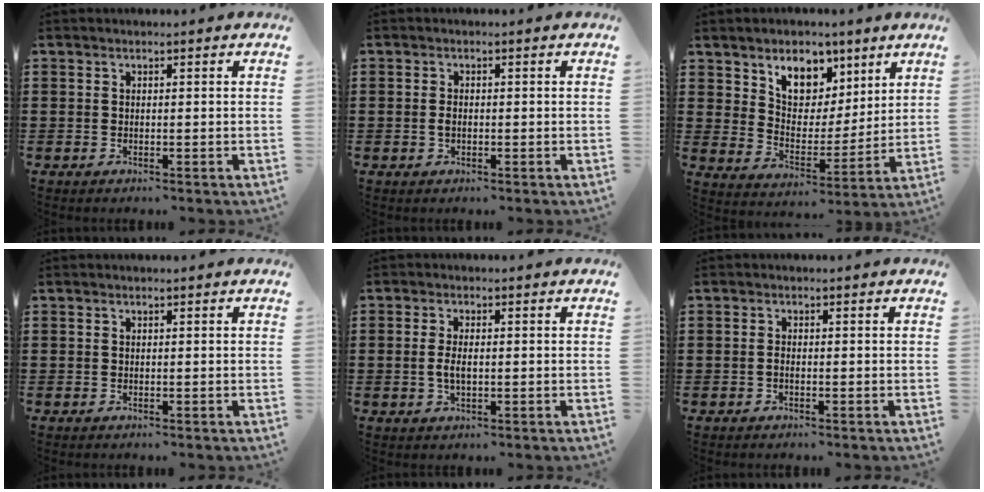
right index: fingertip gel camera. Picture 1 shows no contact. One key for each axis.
{"total": 1.2, "fx": -0.2, "fy": 0.6, "fz": 1.1, "tx": -0.023, "ty": -0.001, "tz": -0.003}
{"total": 8.0, "fx": 5.6, "fy": 5.4, "fz": 2.0, "tx": -0.066, "ty": -0.021, "tz": 0.102}
{"total": 0.0}
{"total": 2.9, "fx": -0.2, "fy": 1.3, "fz": 2.6, "tx": -0.058, "ty": 0.000, "tz": -0.008}
{"total": 0.7, "fx": -0.3, "fy": 0.0, "fz": 0.7, "tx": -0.016, "ty": -0.006, "tz": -0.004}